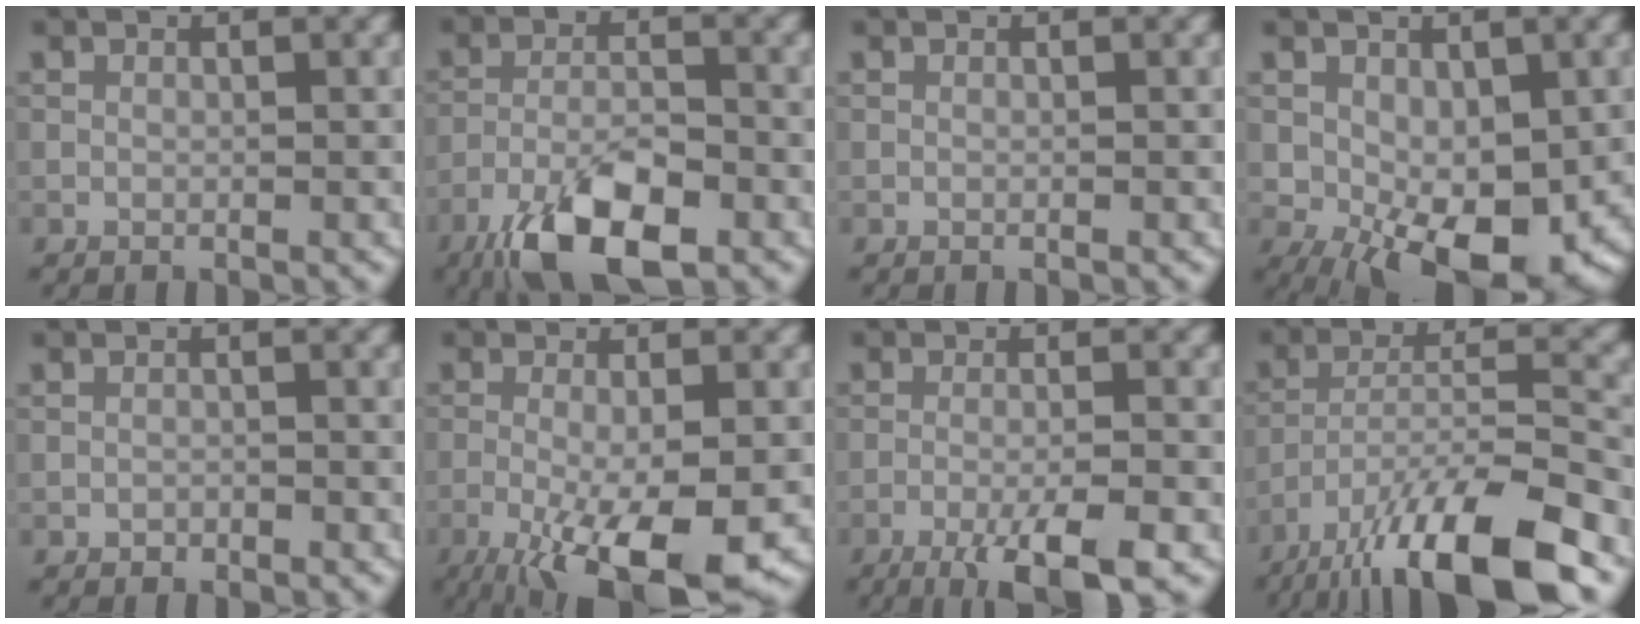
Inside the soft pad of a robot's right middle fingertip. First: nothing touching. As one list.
[{"total": 9.0, "force": [-5.5, 3.2, 6.4], "torque": [-0.117, -0.008, -0.104]}, {"total": 0.0}, {"total": 8.7, "force": [-2.3, 4.9, 6.8], "torque": [-0.113, -0.016, -0.034]}, {"total": 0.7, "force": [-0.5, 0.4, 0.2], "torque": [-0.003, -0.001, -0.009]}, {"total": 9.4, "force": [-3.9, 2.5, 8.2], "torque": [-0.143, -0.015, -0.056]}, {"total": 6.4, "force": [-3.7, 1.3, 5.0], "torque": [-0.078, -0.001, -0.063]}, {"total": 14.6, "force": [-10.6, 3.5, 9.5], "torque": [-0.174, -0.007, -0.175]}]